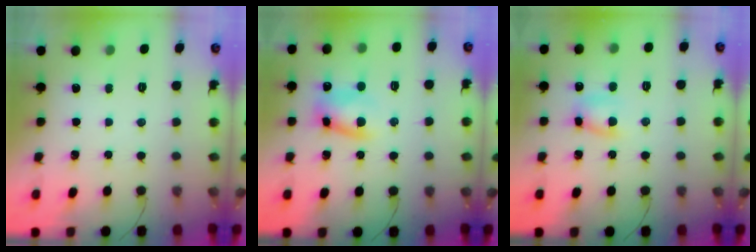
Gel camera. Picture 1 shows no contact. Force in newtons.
{"total": 9.3, "press": 9.2, "slide": 1.6}
{"total": 6.2, "press": 6.2, "slide": 0.6}